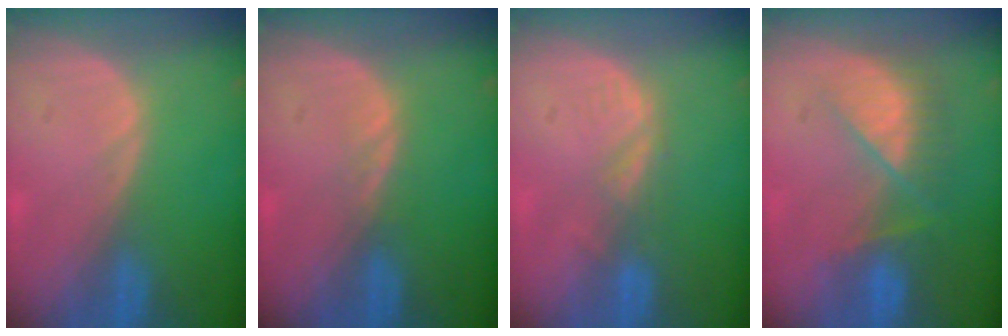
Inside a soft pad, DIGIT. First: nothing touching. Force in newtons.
{"total": 1.1, "press": 1.0, "slide": 0.2}
{"total": 2.8, "press": 2.2, "slide": 1.7}
{"total": 7.9, "press": 7.2, "slide": 3.1}